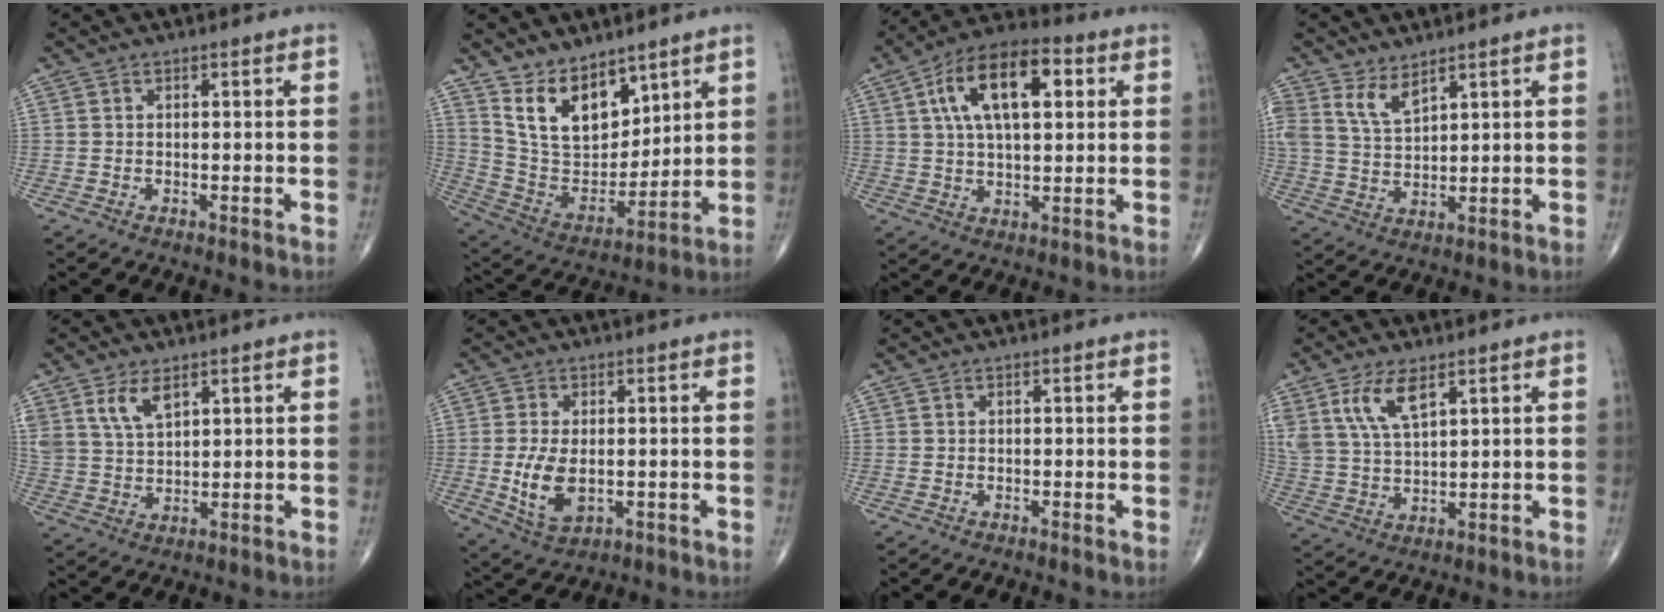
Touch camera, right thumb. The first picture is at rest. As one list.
[{"total": 14.2, "force": [9.3, 7.7, 7.5], "torque": [-0.095, -0.061, 0.198]}, {"total": 16.3, "force": [4.9, 7.9, 13.4], "torque": [-0.216, 0.012, 0.077]}, {"total": 5.4, "force": [3.9, 2.2, 3.0], "torque": [-0.050, -0.028, 0.083]}, {"total": 6.7, "force": [3.9, 3.5, 4.2], "torque": [-0.074, -0.018, 0.083]}, {"total": 7.8, "force": [-0.8, 4.4, 6.4], "torque": [-0.123, -0.012, -0.005]}, {"total": 0.0}, {"total": 8.9, "force": [4.8, 3.7, 6.5], "torque": [-0.128, -0.015, 0.104]}]